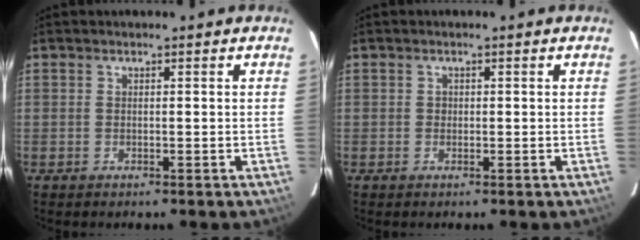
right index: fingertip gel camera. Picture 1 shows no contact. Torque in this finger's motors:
{"motor_torque": [0.10, 0.01, 0.05, 0.01]}